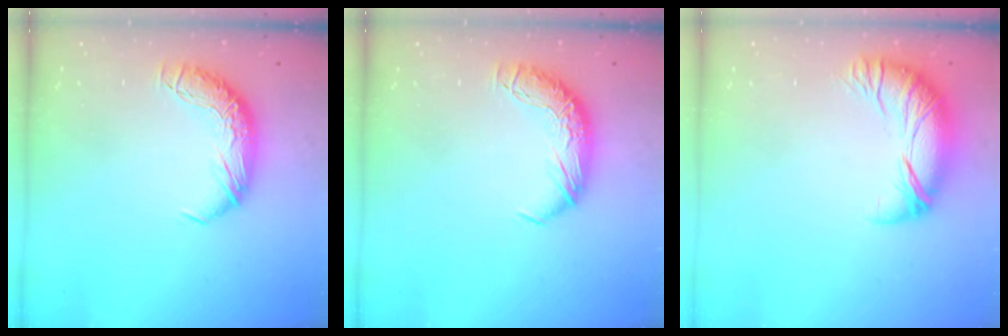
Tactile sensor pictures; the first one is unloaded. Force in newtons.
{"total": 0.0}
{"total": 3.2, "press": 2.2, "slide": 2.2}